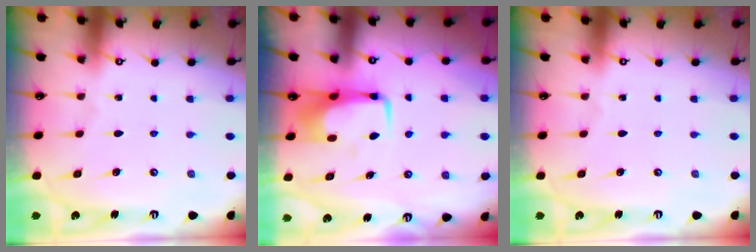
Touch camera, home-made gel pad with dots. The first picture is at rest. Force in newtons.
{"total": 6.7, "press": 6.6, "slide": 1.0}
{"total": 0.0}